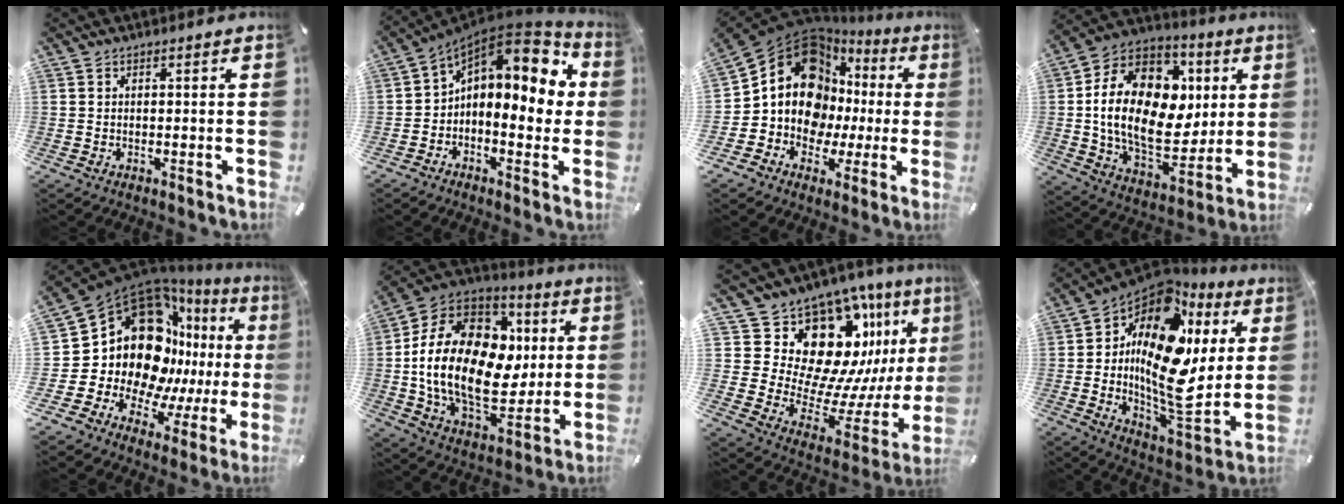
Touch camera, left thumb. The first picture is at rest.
{"total": 11.5, "force": [3.3, 7.1, 8.4], "torque": [-0.120, -0.033, 0.053]}
{"total": 16.4, "force": [3.6, 13.7, 8.3], "torque": [-0.165, -0.042, 0.070]}
{"total": 22.0, "force": [2.0, 15.9, 15.1], "torque": [-0.286, -0.015, 0.036]}
{"total": 21.3, "force": [5.9, 16.0, 12.8], "torque": [-0.225, -0.091, 0.132]}
{"total": 23.0, "force": [0.4, 15.8, 16.8], "torque": [-0.351, -0.015, 0.006]}
{"total": 18.8, "force": [12.9, 10.5, 8.9], "torque": [-0.115, -0.144, 0.238]}
{"total": 21.3, "force": [3.6, 11.6, 17.4], "torque": [-0.330, -0.063, 0.050]}